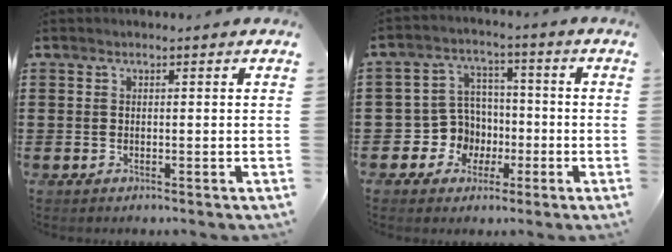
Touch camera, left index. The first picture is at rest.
{"total": 6.9, "force": [-1.4, 6.5, 1.8], "torque": [-0.070, 0.009, -0.026]}